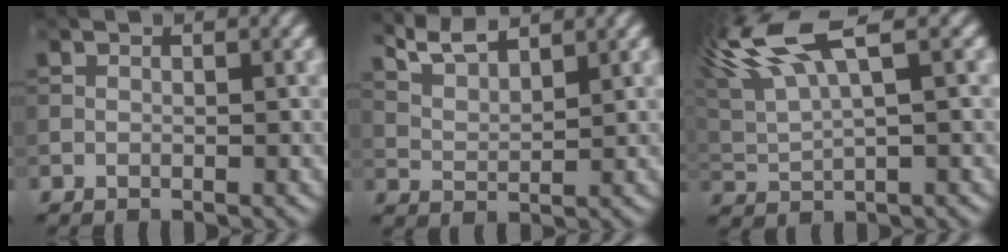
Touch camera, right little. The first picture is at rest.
{"total": 4.0, "force": [3.3, 0.8, 2.0], "torque": [-0.045, 0.005, 0.063]}
{"total": 7.7, "force": [4.1, 1.8, 6.3], "torque": [-0.131, 0.029, 0.074]}